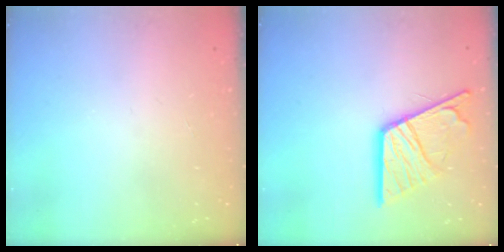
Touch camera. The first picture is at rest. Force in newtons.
{"total": 17.0, "press": 16.9, "slide": 1.9}